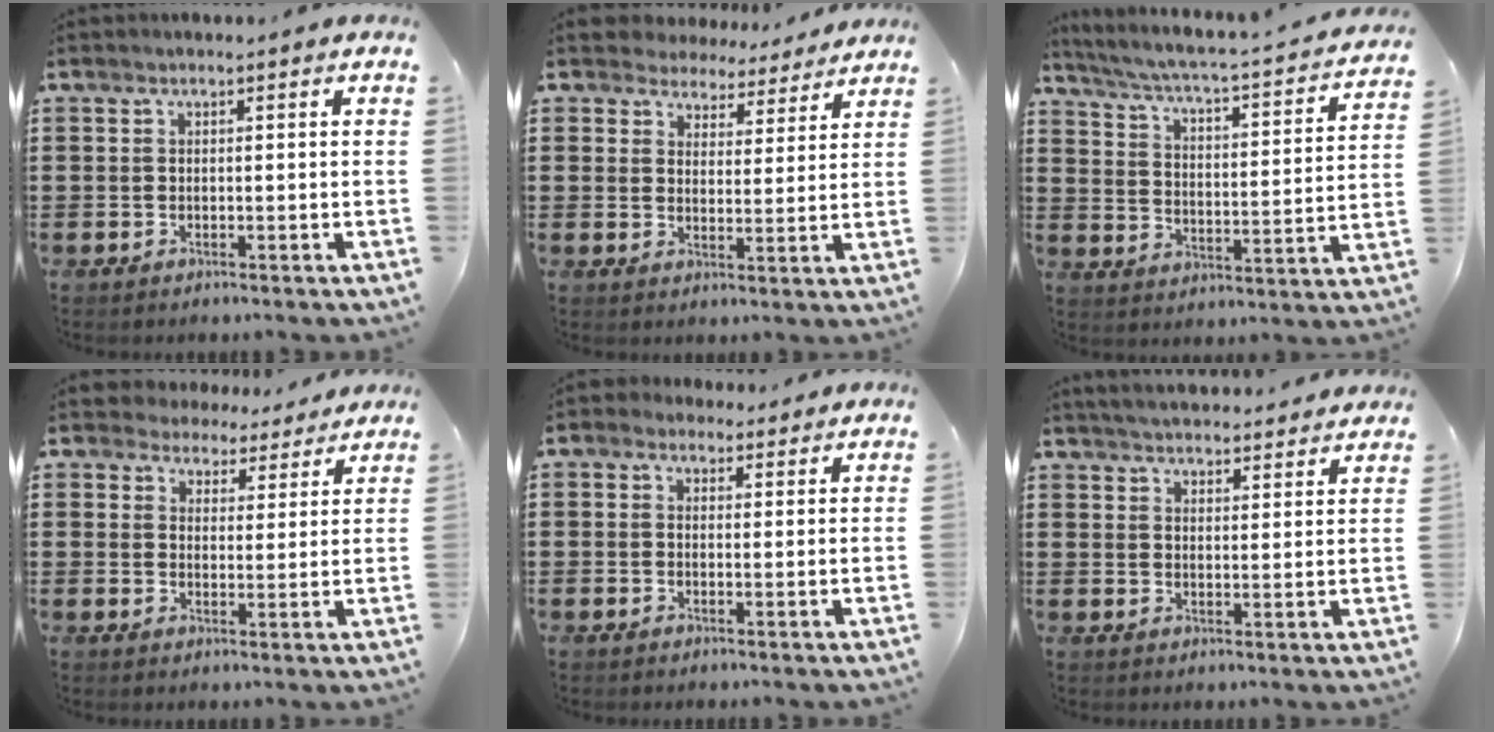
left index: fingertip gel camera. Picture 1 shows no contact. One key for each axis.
{"total": 4.7, "fx": 4.5, "fy": 1.2, "fz": -0.3, "tx": -0.019, "ty": -0.022, "tz": 0.081}
{"total": 2.7, "fx": 2.2, "fy": -0.1, "fz": 1.6, "tx": -0.048, "ty": -0.033, "tz": 0.024}
{"total": 4.4, "fx": 4.0, "fy": 1.7, "fz": 0.0, "tx": -0.021, "ty": -0.013, "tz": 0.073}
{"total": 2.0, "fx": 1.2, "fy": 1.6, "fz": 0.2, "tx": -0.011, "ty": 0.009, "tz": 0.022}
{"total": 3.9, "fx": 3.9, "fy": -0.1, "fz": 0.2, "tx": -0.016, "ty": -0.017, "tz": 0.071}